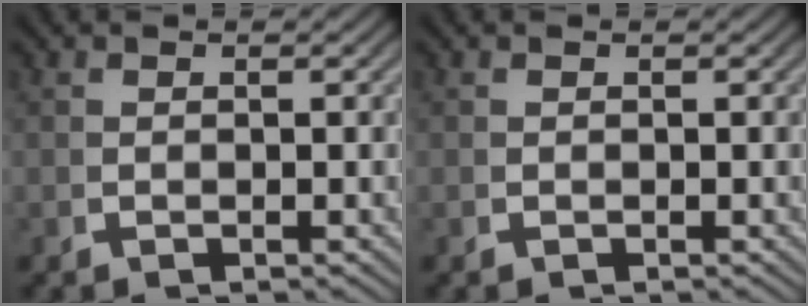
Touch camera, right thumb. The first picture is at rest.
{"total": 0.0}